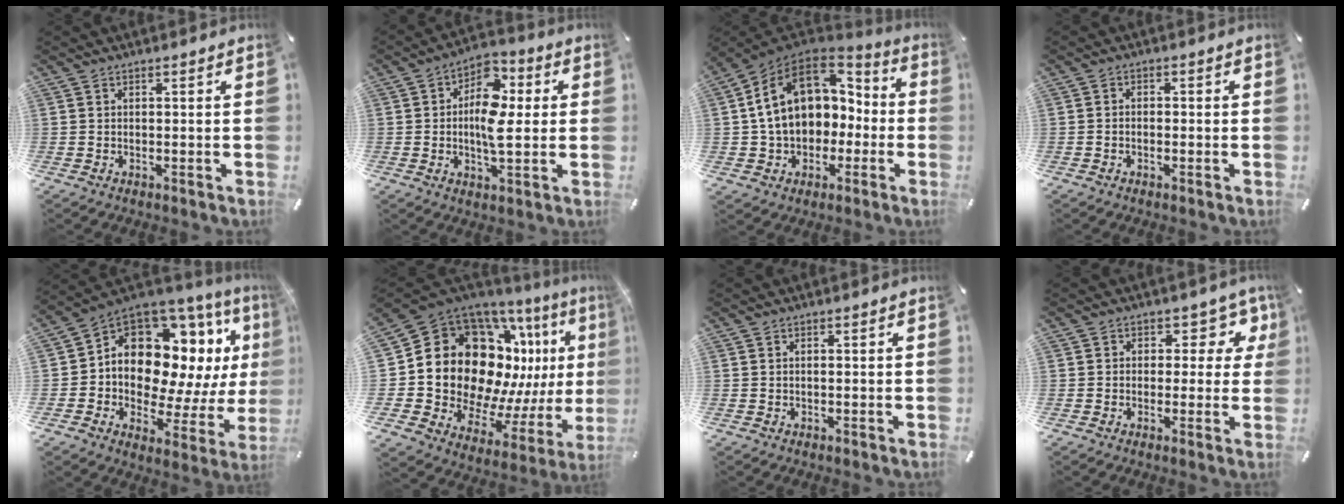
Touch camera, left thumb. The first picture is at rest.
{"total": 11.0, "force": [0.7, 6.3, 9.0], "torque": [-0.155, -0.007, 0.008]}
{"total": 16.2, "force": [1.6, 12.9, 9.6], "torque": [-0.186, 0.004, 0.033]}
{"total": 1.6, "force": [-1.1, 0.9, 0.7], "torque": [-0.013, 0.006, -0.022]}
{"total": 15.7, "force": [5.3, 11.2, 9.7], "torque": [-0.163, -0.055, 0.089]}
{"total": 21.2, "force": [6.0, 16.5, 11.8], "torque": [-0.223, -0.085, 0.144]}
{"total": 0.6, "force": [-0.1, 0.3, 0.5], "torque": [-0.010, 0.001, -0.002]}
{"total": 7.3, "force": [2.3, 5.3, 4.5], "torque": [-0.050, -0.012, 0.035]}